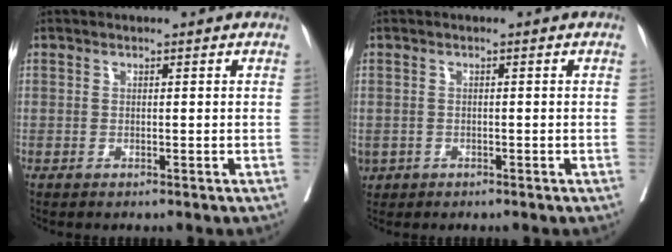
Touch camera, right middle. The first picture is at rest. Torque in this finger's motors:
{"motor_torque": [0.65, 0.14, 1.05, 0.21]}